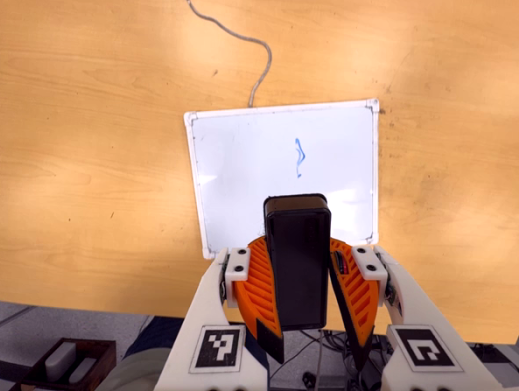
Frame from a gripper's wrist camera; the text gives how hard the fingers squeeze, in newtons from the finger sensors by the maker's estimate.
{"total": 9.6, "left": 10.0, "right": 9.3}